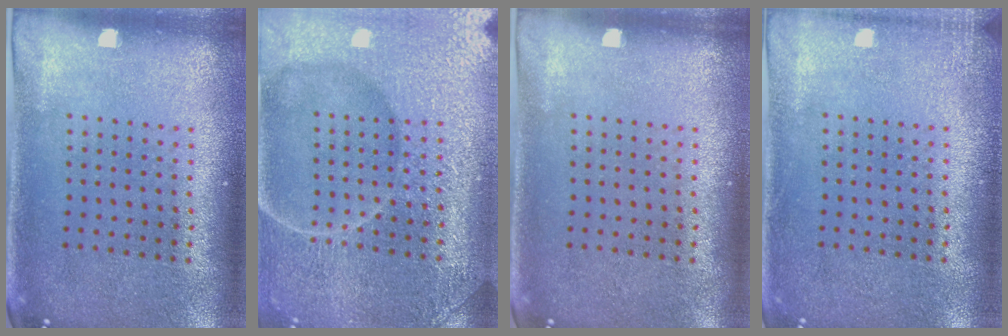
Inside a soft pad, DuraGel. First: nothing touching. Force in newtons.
{"total": 7.5, "press": 7.4, "slide": 1.0}
{"total": 0.0}
{"total": 1.4, "press": 1.4, "slide": 0.2}